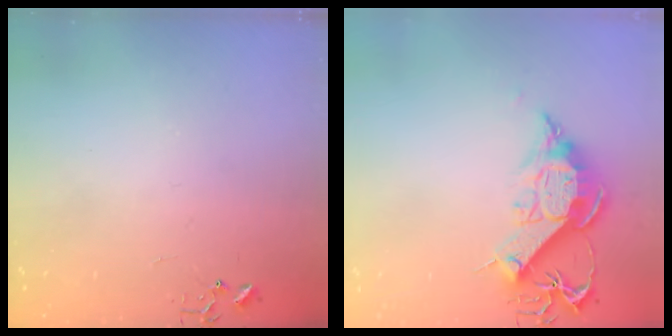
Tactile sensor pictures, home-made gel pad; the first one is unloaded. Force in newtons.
{"total": 13.0, "press": 13.0, "slide": 1.1}